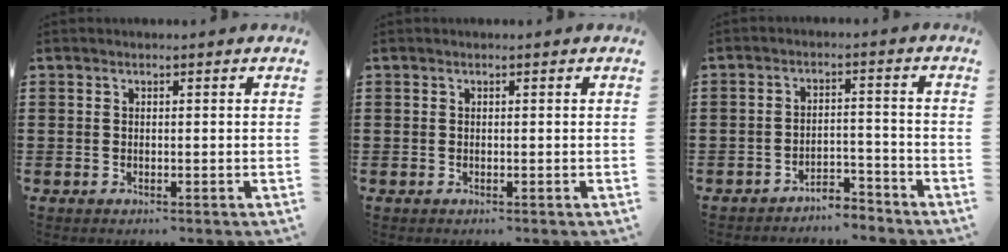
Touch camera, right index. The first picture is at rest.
{"total": 0.0}
{"total": 3.9, "force": [-3.9, 0.3, 0.5], "torque": [-0.014, 0.004, -0.079]}